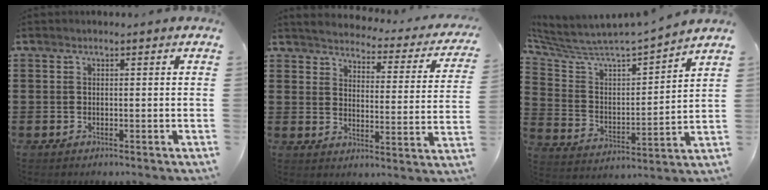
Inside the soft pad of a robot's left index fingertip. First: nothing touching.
{"total": 2.7, "force": [2.7, -0.2, 0.3], "torque": [-0.029, -0.029, 0.038]}
{"total": 4.9, "force": [4.7, 0.8, 1.4], "torque": [-0.059, -0.052, 0.072]}